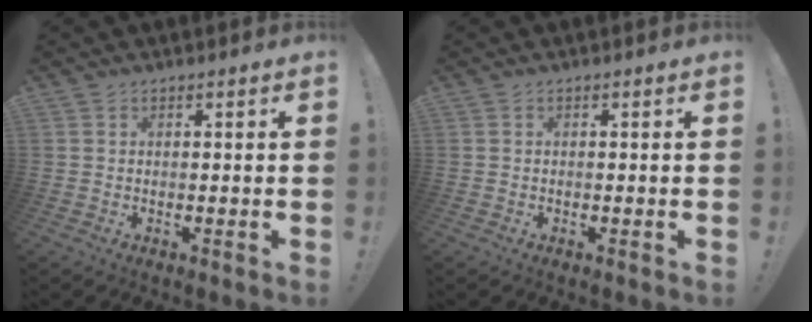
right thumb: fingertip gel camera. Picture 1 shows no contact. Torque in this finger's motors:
{"motor_torque": [-0.04, 0.00, -0.01, 0.02, -0.03]}